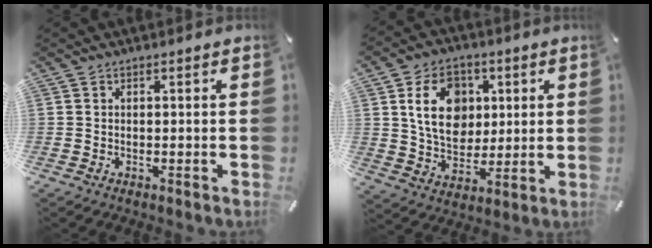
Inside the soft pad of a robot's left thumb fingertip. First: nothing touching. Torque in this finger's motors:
{"motor_torque": [0.93, 1.60, 1.20, -1.06, 0.43]}